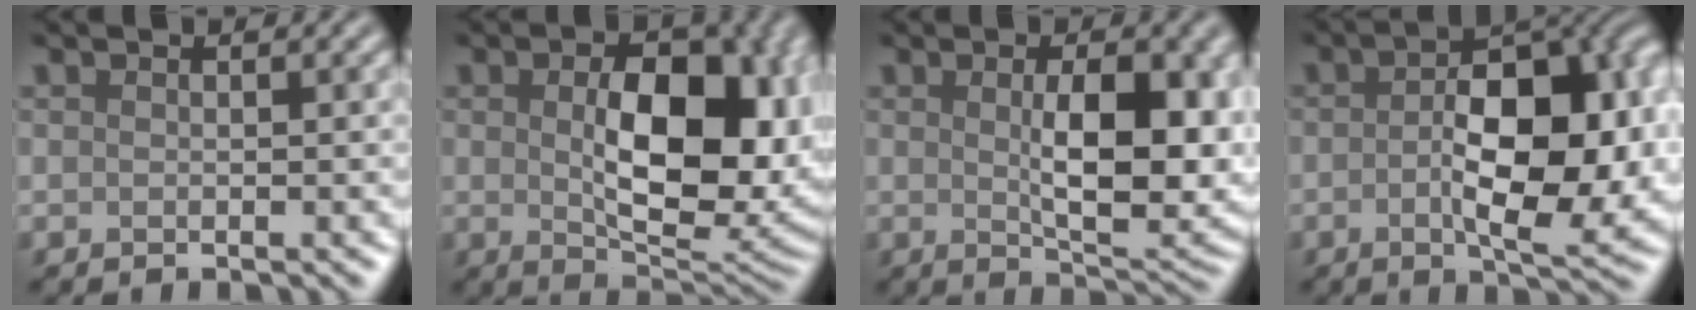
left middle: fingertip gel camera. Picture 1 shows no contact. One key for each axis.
{"total": 11.7, "fx": 0.5, "fy": 6.6, "fz": 9.6, "tx": -0.143, "ty": -0.014, "tz": 0.023}
{"total": 8.6, "fx": 0.6, "fy": 3.4, "fz": 7.9, "tx": -0.119, "ty": -0.009, "tz": 0.020}
{"total": 11.3, "fx": -0.6, "fy": 5.1, "fz": 10.0, "tx": -0.136, "ty": 0.004, "tz": -0.010}